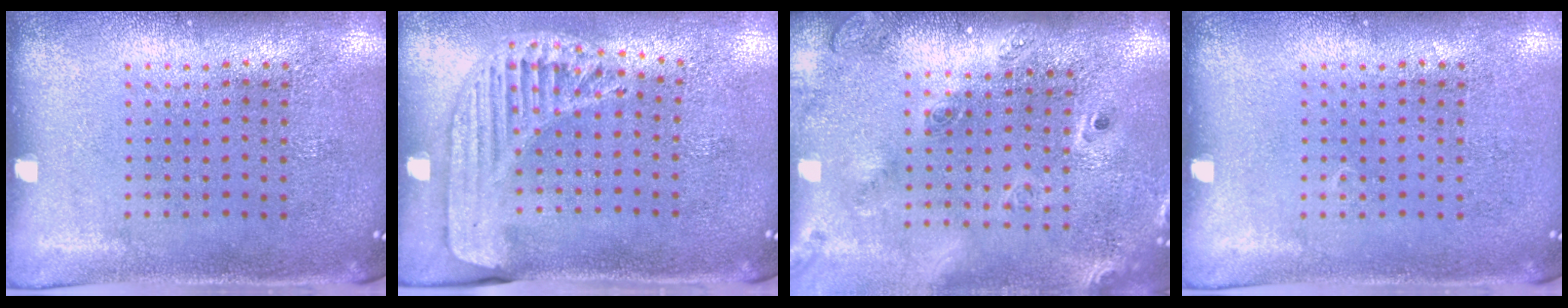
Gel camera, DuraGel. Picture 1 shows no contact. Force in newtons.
{"total": 1.5, "press": 1.5, "slide": 0.2}
{"total": 2.5, "press": 1.8, "slide": 1.7}
{"total": 0.0}